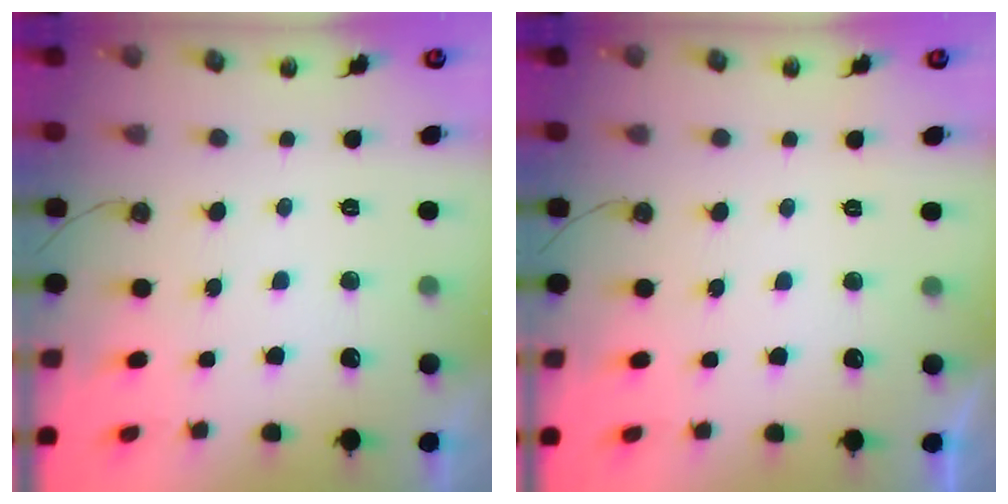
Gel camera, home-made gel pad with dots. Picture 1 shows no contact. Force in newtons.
{"total": 0.0}